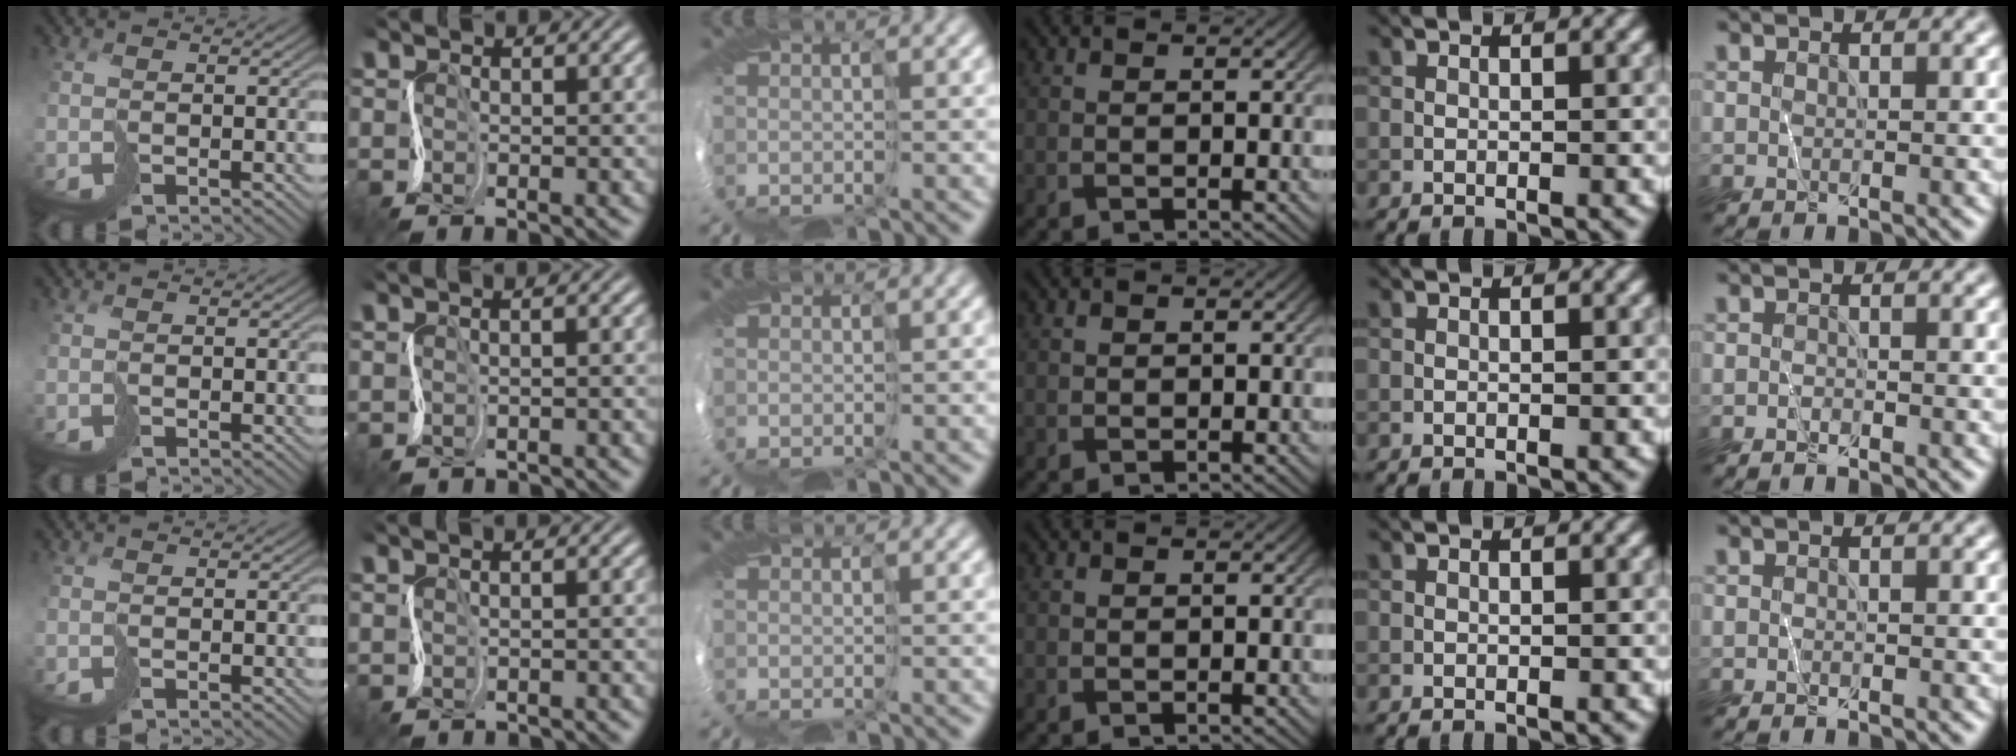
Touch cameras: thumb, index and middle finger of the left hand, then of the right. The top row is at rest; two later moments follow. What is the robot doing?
{"motion": "cut", "object": "bubble wrap"}